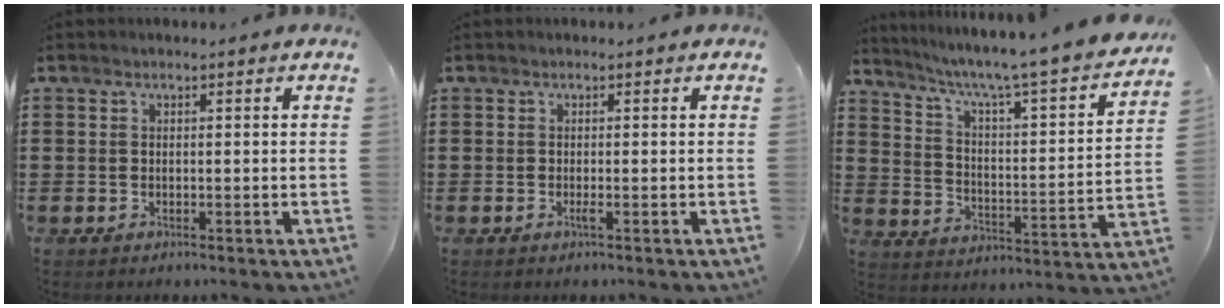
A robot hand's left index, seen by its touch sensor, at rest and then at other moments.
{"total": 0.8, "force": [-0.3, -0.1, 0.7], "torque": [-0.013, -0.005, -0.006]}
{"total": 4.8, "force": [3.9, -0.1, 2.8], "torque": [-0.074, -0.047, 0.054]}